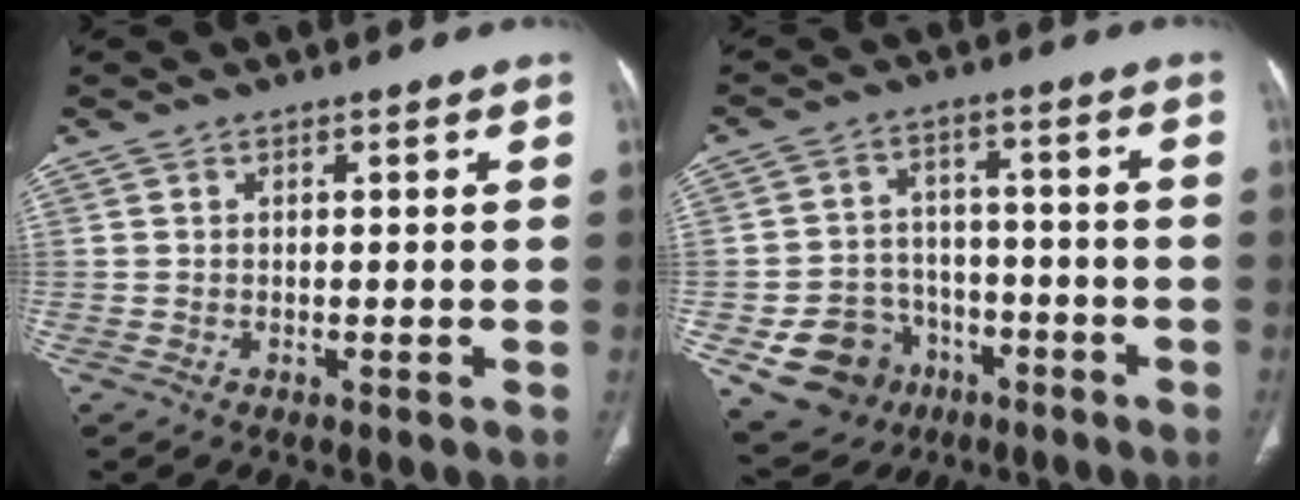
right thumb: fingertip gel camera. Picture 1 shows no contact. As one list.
[{"total": 12.9, "force": [-5.4, 11.0, 4.2], "torque": [-0.056, 0.049, -0.069]}]